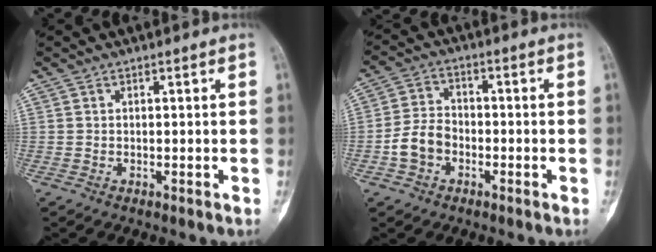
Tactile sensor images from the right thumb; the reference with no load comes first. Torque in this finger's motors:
{"motor_torque": [1.24, 1.09, 0.66, -0.69, 0.03]}